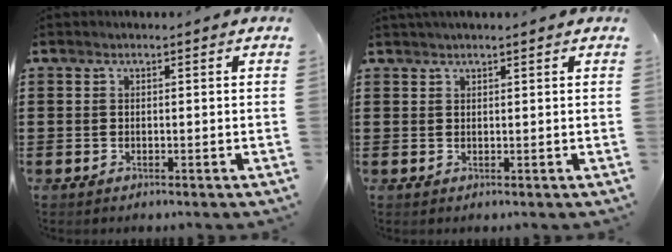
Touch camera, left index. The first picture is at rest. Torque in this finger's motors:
{"motor_torque": [-1.83, -0.07, -0.76, 0.03]}